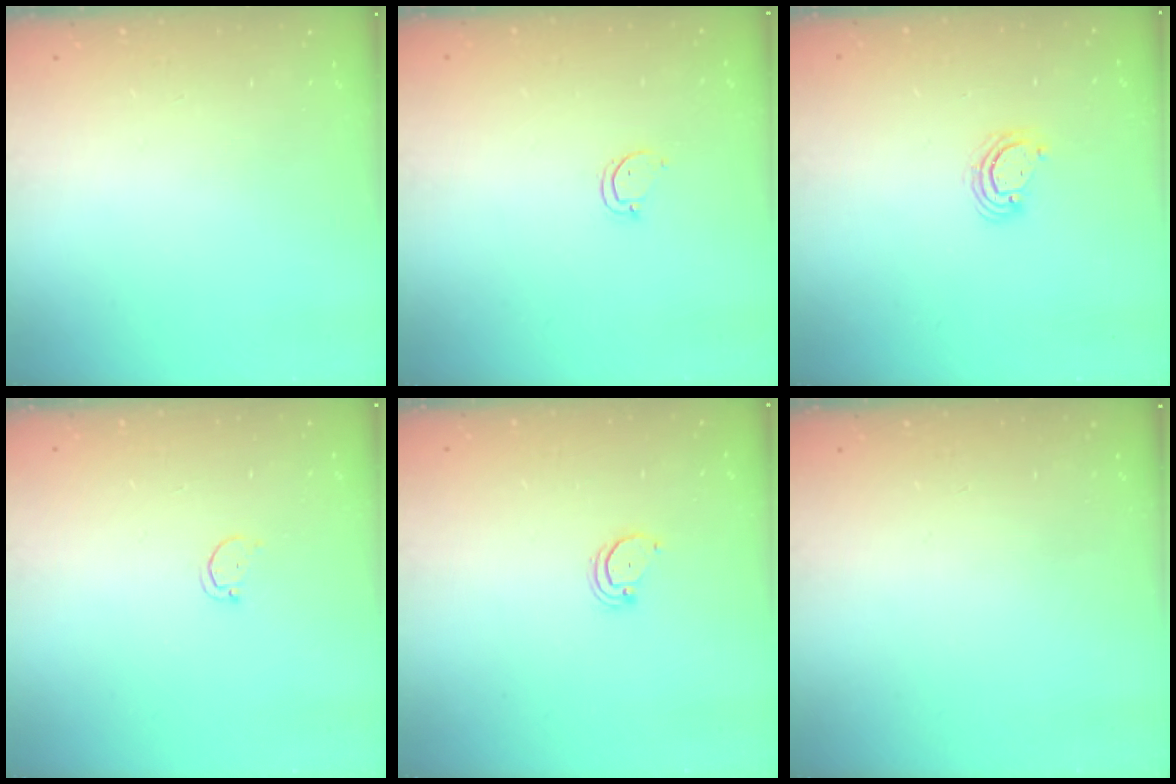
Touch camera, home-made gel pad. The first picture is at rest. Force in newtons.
{"total": 2.6, "press": 2.6, "slide": 0.3}
{"total": 4.0, "press": 4.0, "slide": 0.3}
{"total": 1.7, "press": 1.7, "slide": 0.2}
{"total": 2.1, "press": 2.1, "slide": 0.2}
{"total": 0.0}